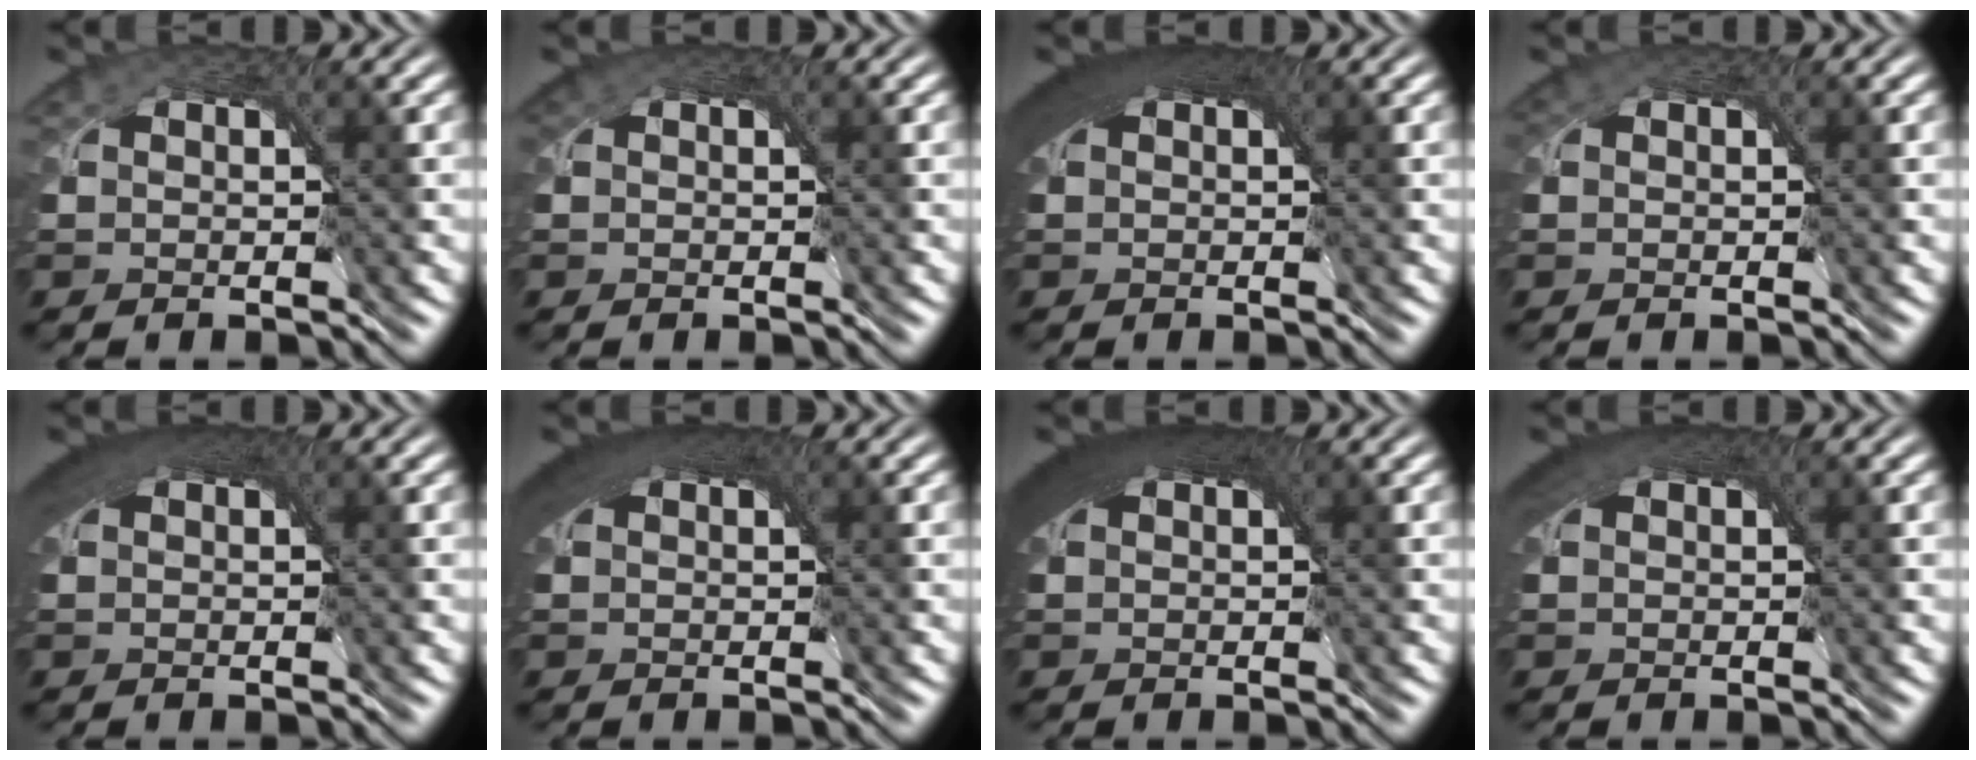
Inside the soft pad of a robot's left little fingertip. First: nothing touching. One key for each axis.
{"total": 1.5, "fx": 0.8, "fy": 1.0, "fz": 0.8, "tx": -0.015, "ty": 0.003, "tz": 0.009}
{"total": 6.7, "fx": 2.9, "fy": 3.2, "fz": 5.1, "tx": -0.084, "ty": 0.015, "tz": 0.033}
{"total": 1.1, "fx": 0.4, "fy": 0.8, "fz": 0.6, "tx": -0.017, "ty": 0.001, "tz": 0.004}
{"total": 6.0, "fx": 2.8, "fy": 2.9, "fz": 4.4, "tx": -0.078, "ty": 0.014, "tz": 0.033}
{"total": 6.7, "fx": 3.0, "fy": 3.3, "fz": 5.0, "tx": -0.085, "ty": 0.016, "tz": 0.034}
{"total": 7.6, "fx": 2.9, "fy": 3.8, "fz": 5.9, "tx": -0.096, "ty": 0.017, "tz": 0.032}
{"total": 6.0, "fx": 3.0, "fy": 2.9, "fz": 4.3, "tx": -0.077, "ty": 0.016, "tz": 0.035}